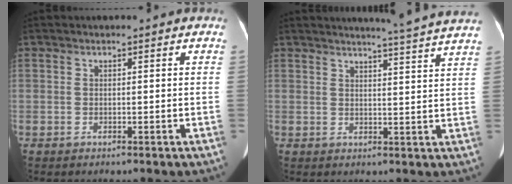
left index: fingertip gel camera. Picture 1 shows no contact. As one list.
[{"total": 10.4, "force": [9.8, -1.8, 3.2], "torque": [-0.047, -0.032, 0.104]}]